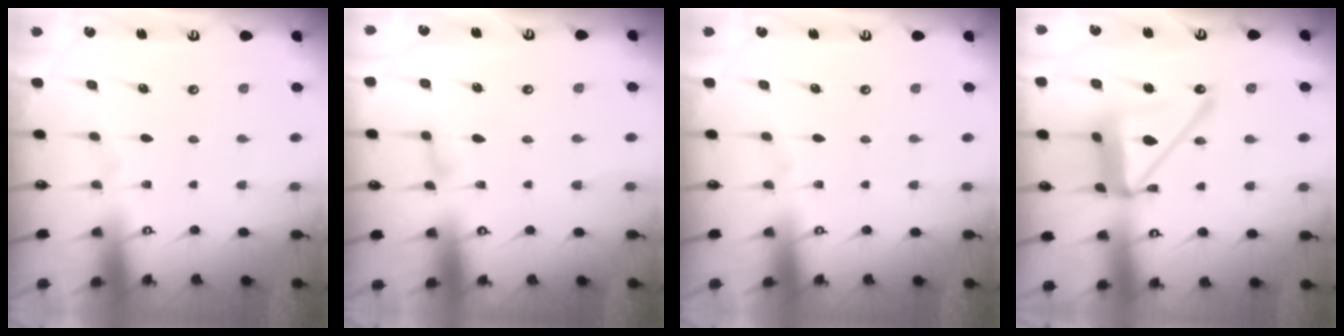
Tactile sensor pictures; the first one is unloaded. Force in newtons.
{"total": 4.7, "press": 4.7, "slide": 0.5}
{"total": 0.0}
{"total": 16.1, "press": 16.0, "slide": 1.4}